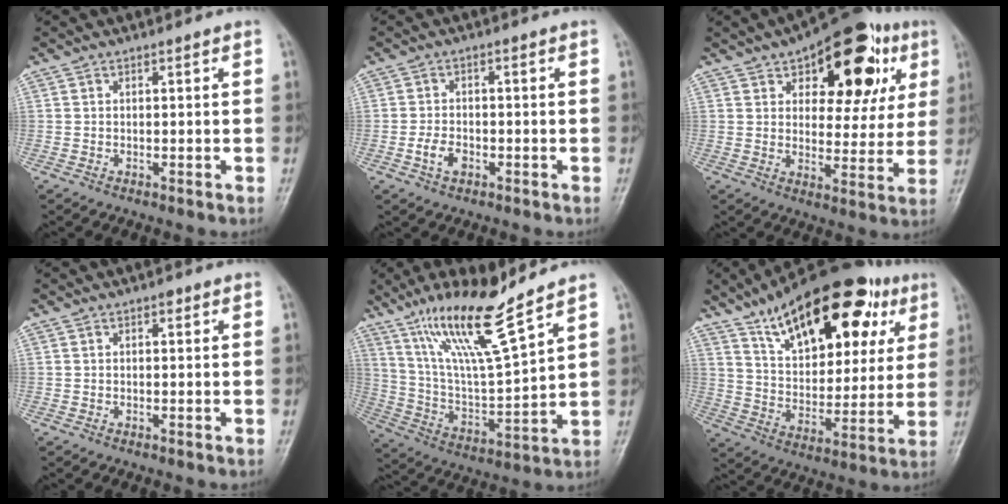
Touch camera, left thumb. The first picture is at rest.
{"total": 3.5, "force": [-1.5, 2.2, 2.3], "torque": [-0.042, 0.010, -0.027]}
{"total": 20.0, "force": [9.0, 10.3, 14.6], "torque": [-0.141, -0.008, 0.121]}
{"total": 0.9, "force": [0.4, 0.5, 0.6], "torque": [-0.003, 0.000, 0.003]}
{"total": 16.8, "force": [11.7, 1.9, 11.9], "torque": [-0.208, -0.061, 0.227]}
{"total": 26.9, "force": [14.2, 12.9, 18.9], "torque": [-0.250, -0.019, 0.224]}